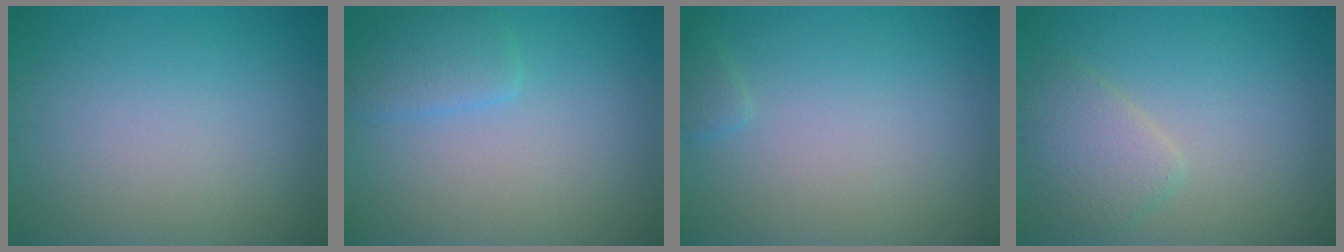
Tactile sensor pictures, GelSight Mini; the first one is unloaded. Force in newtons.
{"total": 2.4, "press": 2.3, "slide": 0.2}
{"total": 0.9, "press": 0.9, "slide": 0.1}
{"total": 3.0, "press": 3.0, "slide": 0.2}